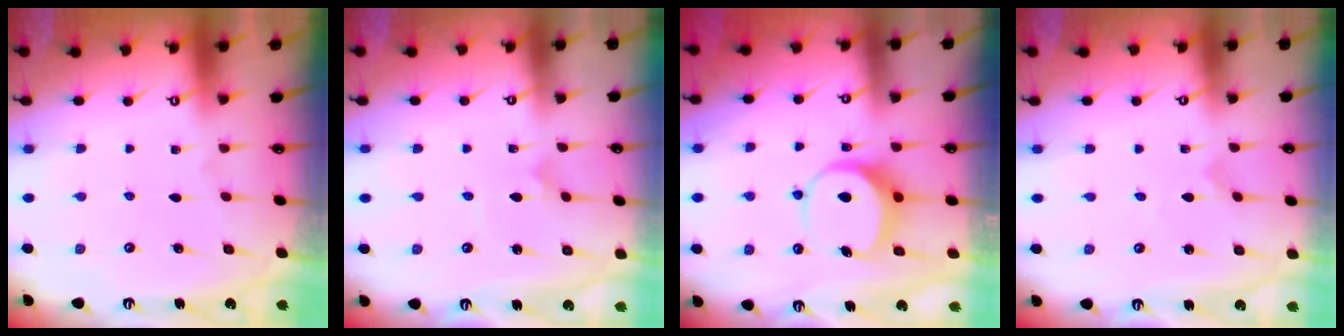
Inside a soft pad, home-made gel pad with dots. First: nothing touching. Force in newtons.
{"total": 2.1, "press": 2.1, "slide": 0.1}
{"total": 7.9, "press": 7.8, "slide": 0.8}
{"total": 0.0}